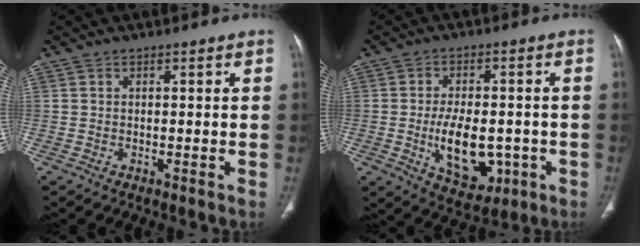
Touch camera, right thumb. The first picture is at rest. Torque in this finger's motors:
{"motor_torque": [2.76, 2.25, 1.54, -0.61, 0.37]}